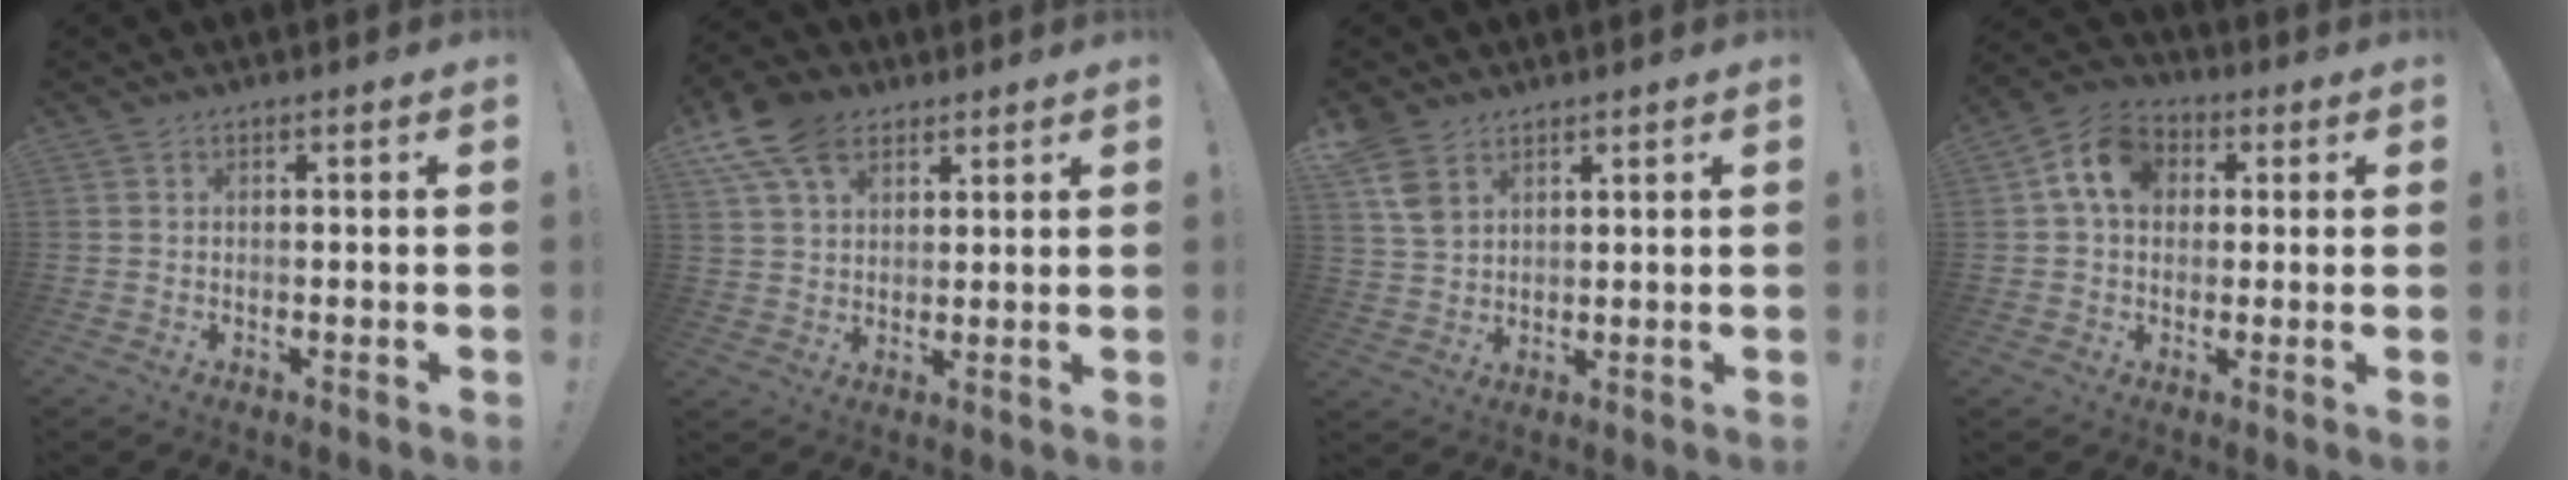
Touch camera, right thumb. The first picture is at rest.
{"total": 12.5, "force": [6.9, 8.0, 6.8], "torque": [-0.120, -0.025, 0.132]}
{"total": 7.8, "force": [4.6, 4.9, 3.9], "torque": [-0.072, -0.018, 0.090]}
{"total": 11.6, "force": [3.3, 8.8, 6.7], "torque": [-0.106, 0.007, 0.067]}